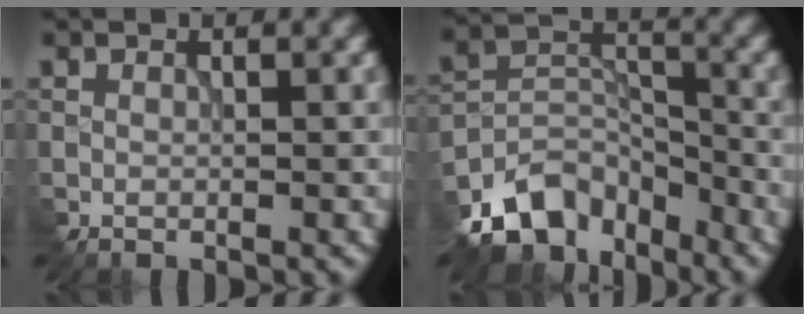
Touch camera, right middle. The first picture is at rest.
{"total": 8.6, "force": [-6.3, 4.7, 3.3], "torque": [-0.052, -0.004, -0.128]}